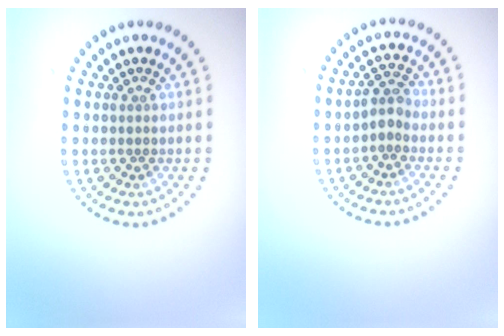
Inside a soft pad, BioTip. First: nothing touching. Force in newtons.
{"total": 1.8, "press": 1.5, "slide": 1.0}